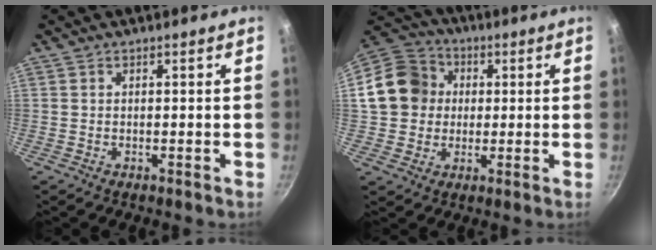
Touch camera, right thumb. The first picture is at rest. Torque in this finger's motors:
{"motor_torque": [-0.49, 0.61, 0.55, -0.60, 0.06]}